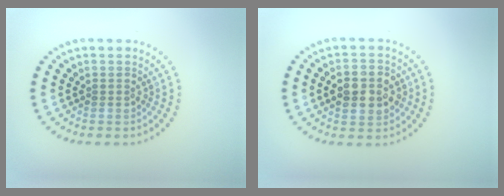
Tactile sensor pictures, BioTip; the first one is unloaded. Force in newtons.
{"total": 4.4, "press": 4.3, "slide": 0.5}